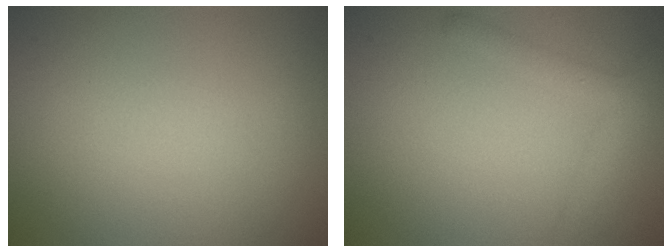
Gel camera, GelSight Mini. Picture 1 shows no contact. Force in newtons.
{"total": 2.4, "press": 2.4, "slide": 0.1}